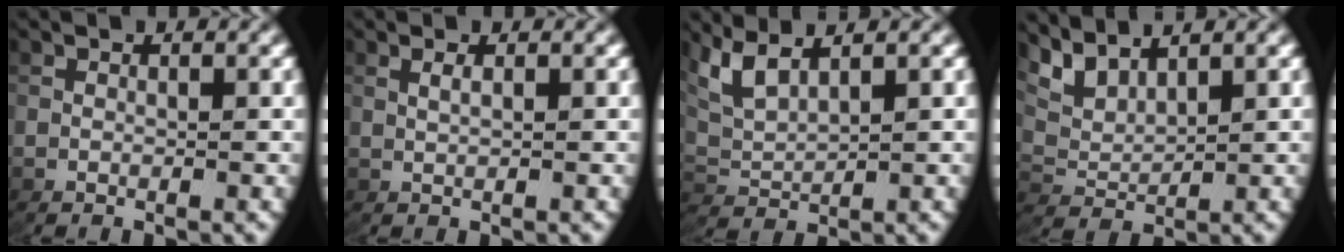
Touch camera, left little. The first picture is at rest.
{"total": 1.0, "force": [0.6, -0.6, 0.5], "torque": [-0.008, 0.002, 0.017]}
{"total": 4.2, "force": [2.2, 2.3, 2.7], "torque": [-0.082, -0.005, 0.050]}
{"total": 3.8, "force": [2.6, 1.8, 2.1], "torque": [-0.061, -0.004, 0.056]}